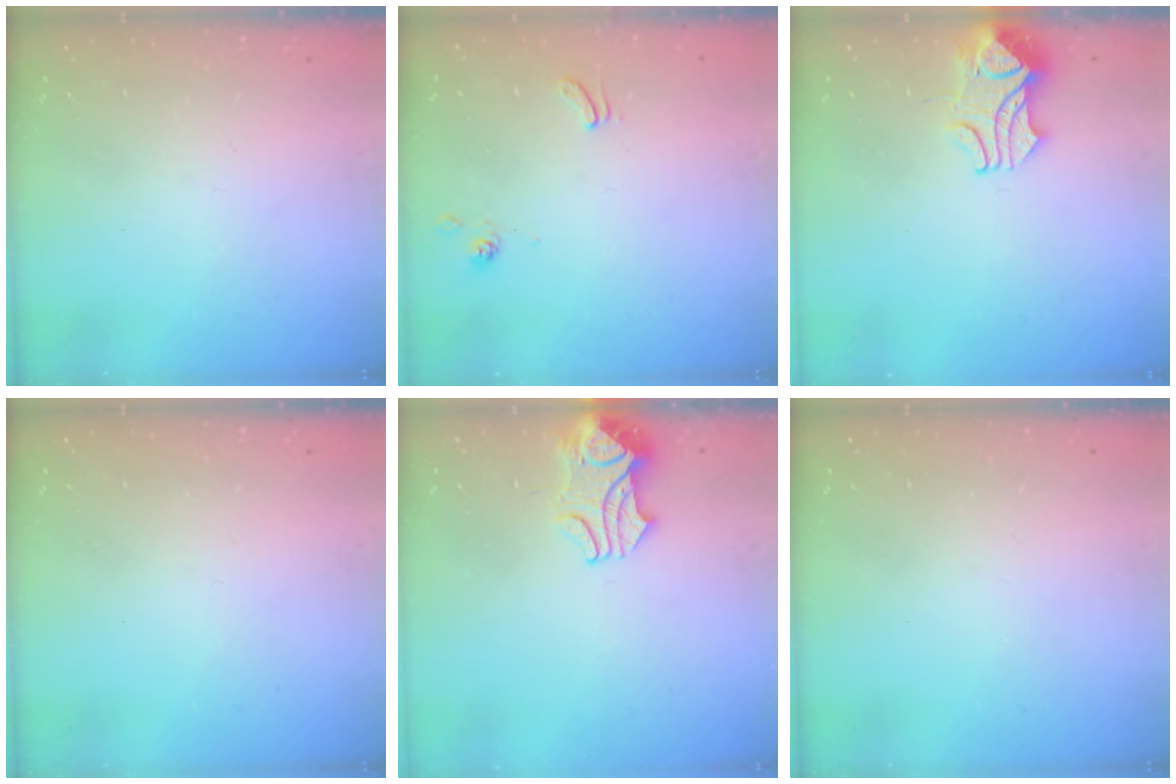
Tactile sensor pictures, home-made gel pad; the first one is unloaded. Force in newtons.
{"total": 1.7, "press": 1.6, "slide": 0.6}
{"total": 2.4, "press": 2.3, "slide": 0.8}
{"total": 0.0}
{"total": 2.3, "press": 2.2, "slide": 0.6}
{"total": 0.0}